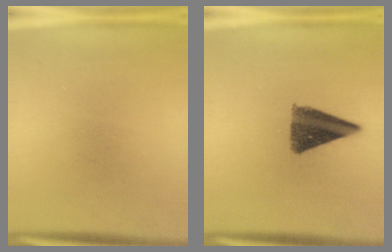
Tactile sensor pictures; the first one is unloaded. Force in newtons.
{"total": 10.4}